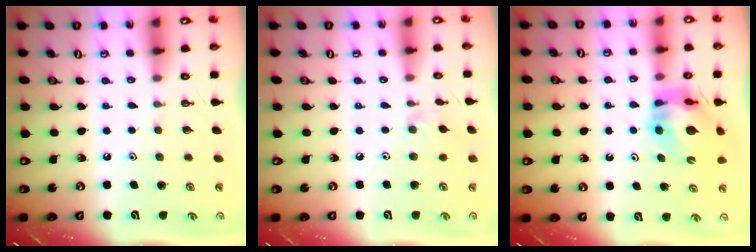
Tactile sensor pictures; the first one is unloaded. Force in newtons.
{"total": 2.9, "press": 2.8, "slide": 0.5}
{"total": 11.1, "press": 11.1, "slide": 1.2}